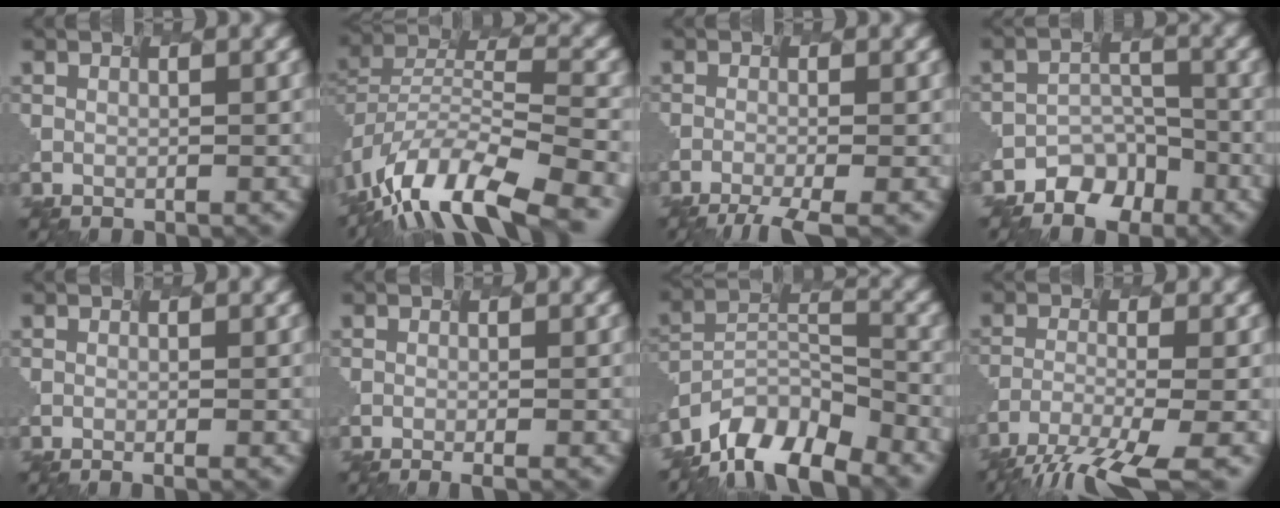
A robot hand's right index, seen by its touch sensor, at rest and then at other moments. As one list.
[{"total": 12.3, "force": [-9.9, 3.1, 6.6], "torque": [-0.167, -0.007, -0.147]}, {"total": 3.9, "force": [-3.2, -0.2, 2.1], "torque": [-0.034, -0.008, -0.031]}, {"total": 4.3, "force": [-4.1, 1.1, -0.6], "torque": [-0.007, -0.009, -0.047]}, {"total": 1.1, "force": [-0.4, 0.2, 1.0], "torque": [-0.002, 0.002, -0.007]}, {"total": 1.8, "force": [-1.0, 0.2, 1.5], "torque": [-0.008, -0.001, -0.002]}, {"total": 11.1, "force": [-10.2, 2.8, 3.2], "torque": [-0.087, -0.001, -0.148]}, {"total": 7.3, "force": [-6.1, 0.1, 4.0], "torque": [-0.086, -0.014, -0.091]}]